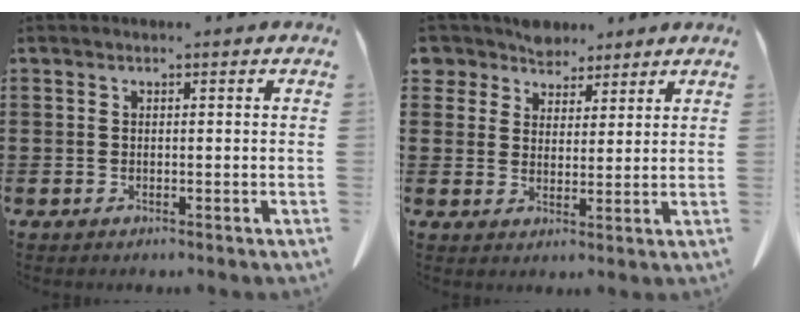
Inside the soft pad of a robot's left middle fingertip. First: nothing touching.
{"total": 5.3, "force": [4.7, 2.5, 0.1], "torque": [-0.029, -0.012, 0.088]}